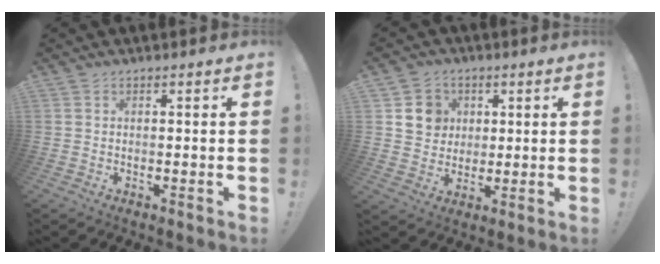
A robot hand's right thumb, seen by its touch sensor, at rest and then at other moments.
{"total": 8.7, "force": [3.1, 8.0, 1.6], "torque": [-0.011, -0.017, 0.065]}